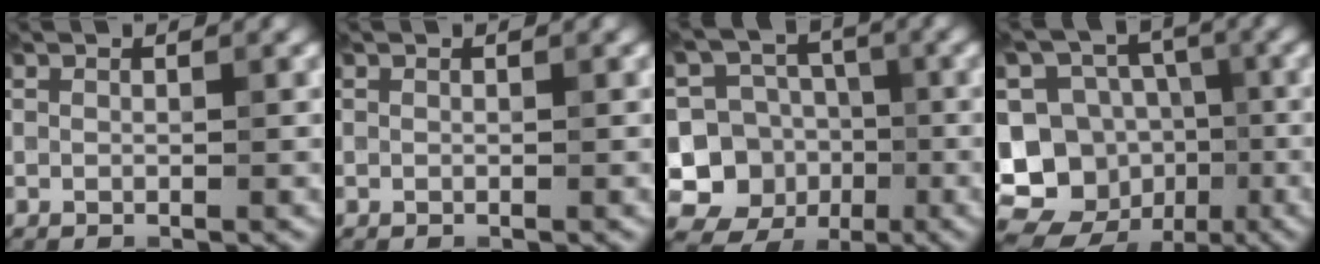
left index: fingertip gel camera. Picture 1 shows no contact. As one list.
[{"total": 0.0}, {"total": 7.8, "force": [-1.5, 7.4, 1.9], "torque": [-0.020, 0.004, -0.047]}, {"total": 16.1, "force": [-4.2, 15.0, 4.2], "torque": [-0.105, 0.010, -0.075]}]